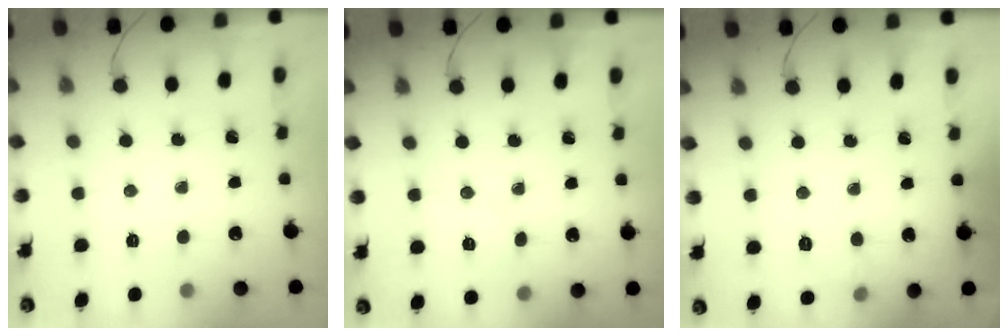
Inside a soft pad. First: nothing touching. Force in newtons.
{"total": 4.0, "press": 3.8, "slide": 1.4}
{"total": 6.2, "press": 6.0, "slide": 1.5}